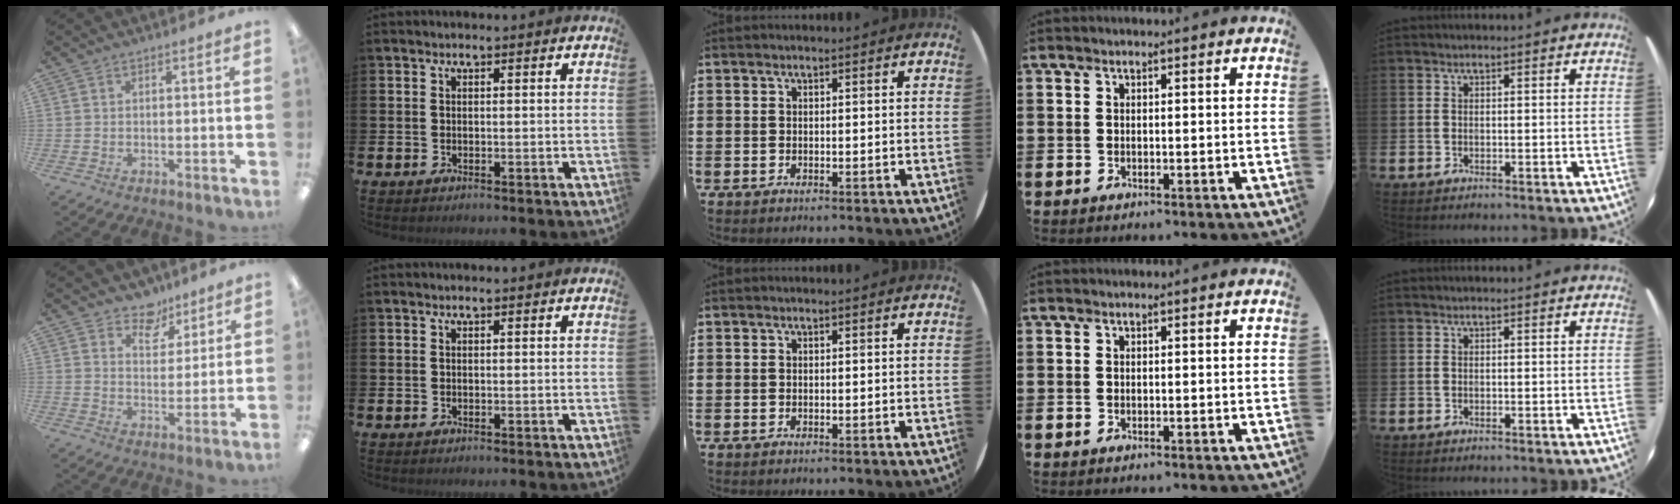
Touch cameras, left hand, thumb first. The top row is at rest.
{"thumb": {"total": 7.6, "force": [6.1, 4.3, 1.6], "torque": [-0.026, -0.037, 0.111]}}